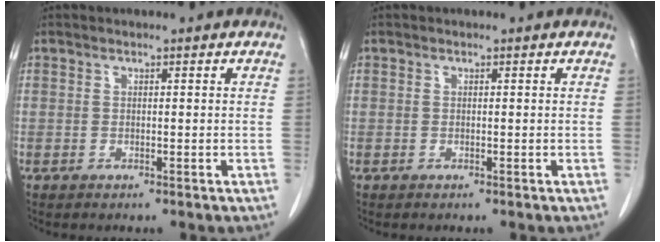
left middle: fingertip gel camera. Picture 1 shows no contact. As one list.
[{"total": 0.0}]